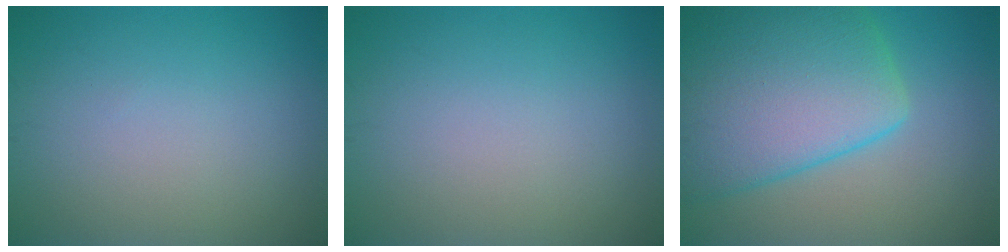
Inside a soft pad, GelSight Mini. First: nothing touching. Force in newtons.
{"total": 0.0}
{"total": 10.9, "press": 10.9, "slide": 0.7}